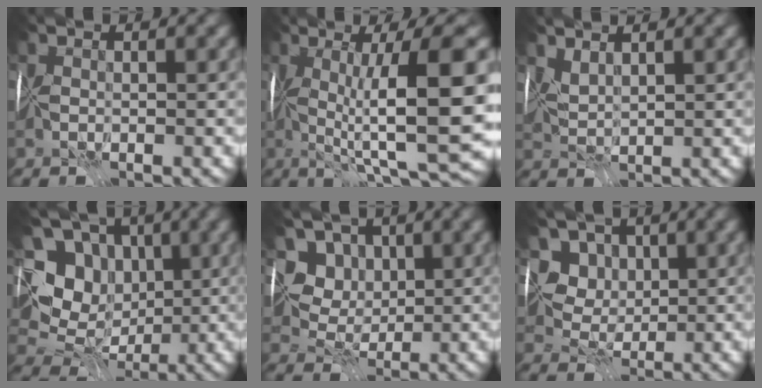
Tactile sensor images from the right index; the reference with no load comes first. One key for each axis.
{"total": 11.8, "fx": 0.7, "fy": 0.7, "fz": 11.7, "tx": -0.184, "ty": 0.007, "tz": 0.032}
{"total": 1.9, "fx": 1.8, "fy": -0.6, "fz": 0.1, "tx": -0.004, "ty": 0.001, "tz": 0.043}
{"total": 9.6, "fx": 2.7, "fy": 7.8, "fz": 4.9, "tx": -0.093, "ty": 0.011, "tz": 0.043}
{"total": 4.7, "fx": 2.4, "fy": 3.8, "fz": 1.6, "tx": -0.019, "ty": 0.001, "tz": 0.025}
{"total": 4.3, "fx": 2.3, "fy": 3.4, "fz": 1.2, "tx": -0.011, "ty": -0.005, "tz": 0.028}